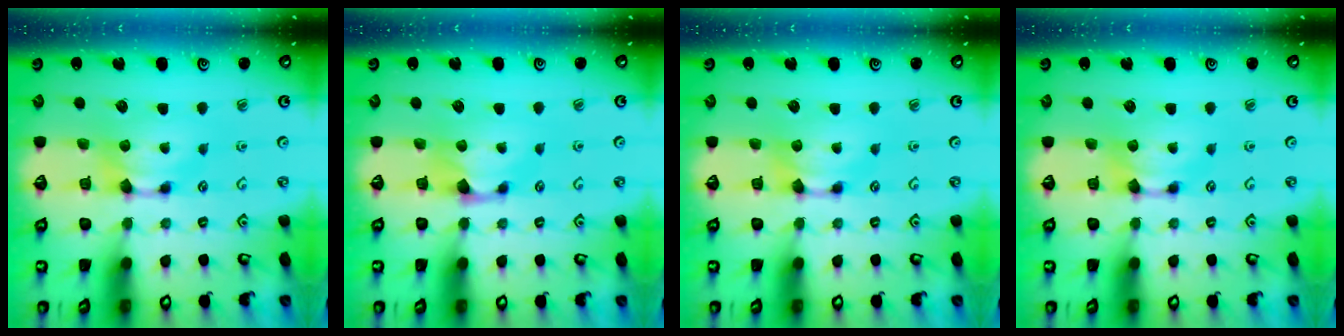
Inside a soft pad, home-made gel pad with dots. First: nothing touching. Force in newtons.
{"total": 0.9, "press": 0.5, "slide": 0.7}
{"total": 0.0}
{"total": 0.0}